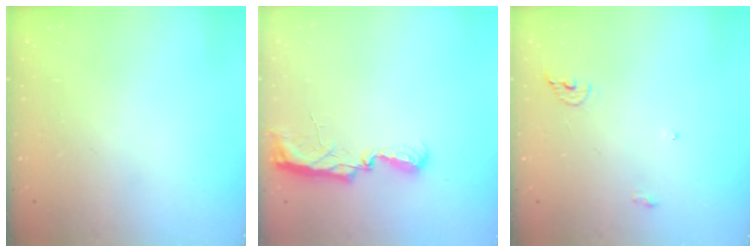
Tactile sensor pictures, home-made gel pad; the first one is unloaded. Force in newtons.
{"total": 11.5, "press": 10.2, "slide": 5.3}
{"total": 6.3, "press": 6.3, "slide": 0.3}